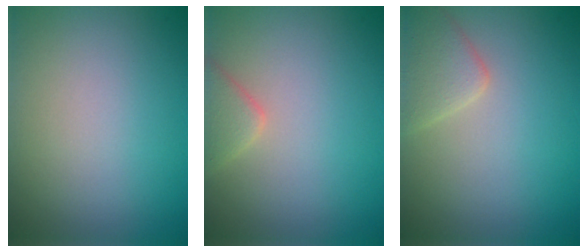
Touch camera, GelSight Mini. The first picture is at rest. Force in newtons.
{"total": 2.1, "press": 2.1, "slide": 0.2}
{"total": 2.9, "press": 2.9, "slide": 0.2}